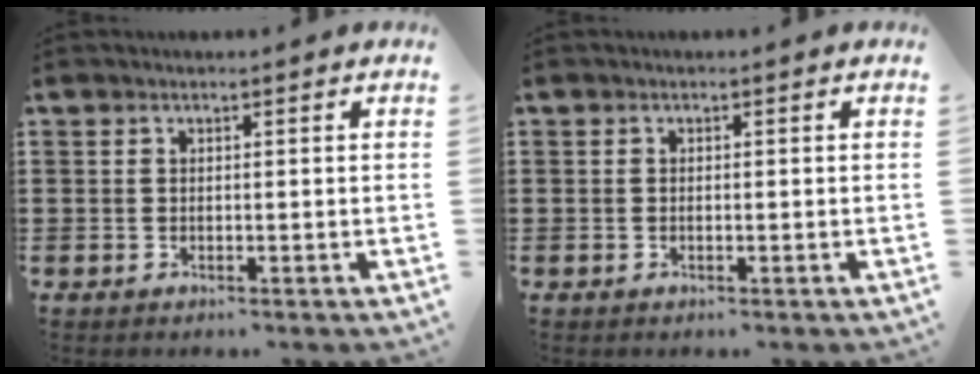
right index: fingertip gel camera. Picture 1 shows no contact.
{"total": 0.0}